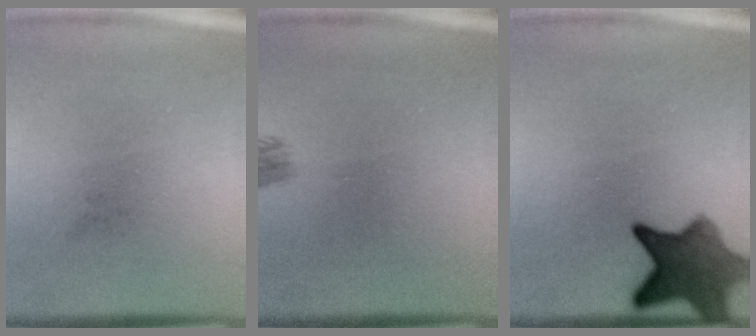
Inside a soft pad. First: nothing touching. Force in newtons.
{"total": 1.6}
{"total": 8.5}